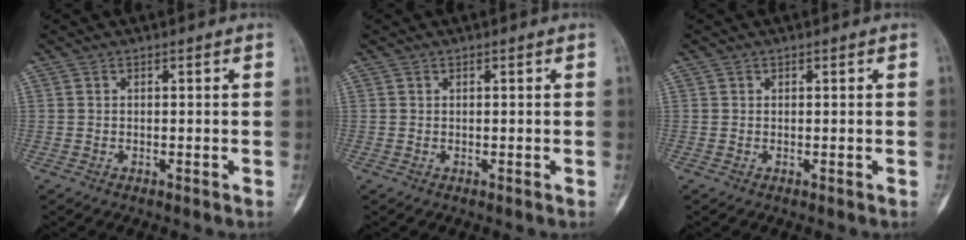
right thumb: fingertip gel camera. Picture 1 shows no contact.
{"total": 0.0}
{"total": 0.0}